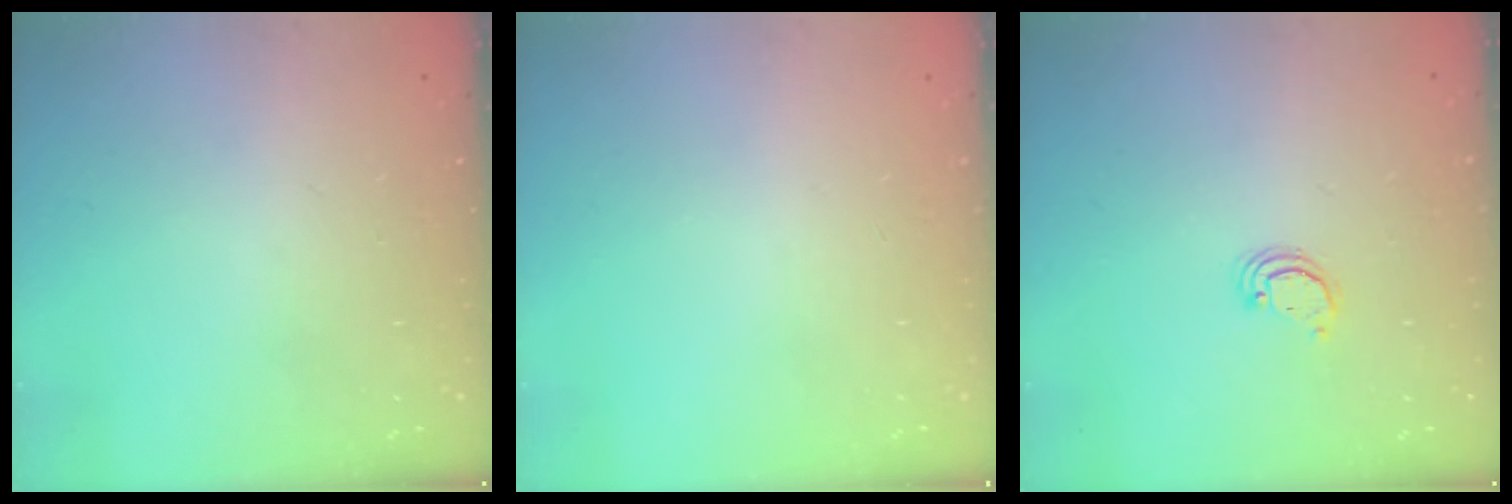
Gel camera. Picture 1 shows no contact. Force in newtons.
{"total": 0.0}
{"total": 2.4, "press": 2.4, "slide": 0.2}